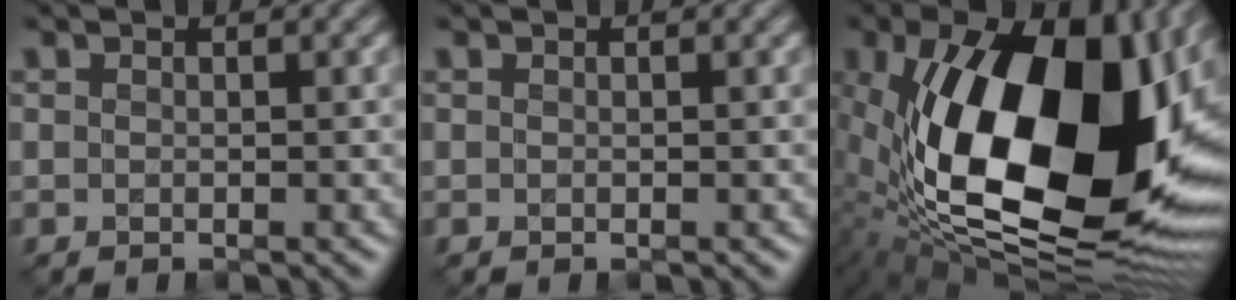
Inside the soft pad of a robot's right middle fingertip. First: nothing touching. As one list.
[{"total": 0.0}, {"total": 21.2, "force": [0.8, 11.2, 18.0], "torque": [-0.342, -0.030, 0.022]}]